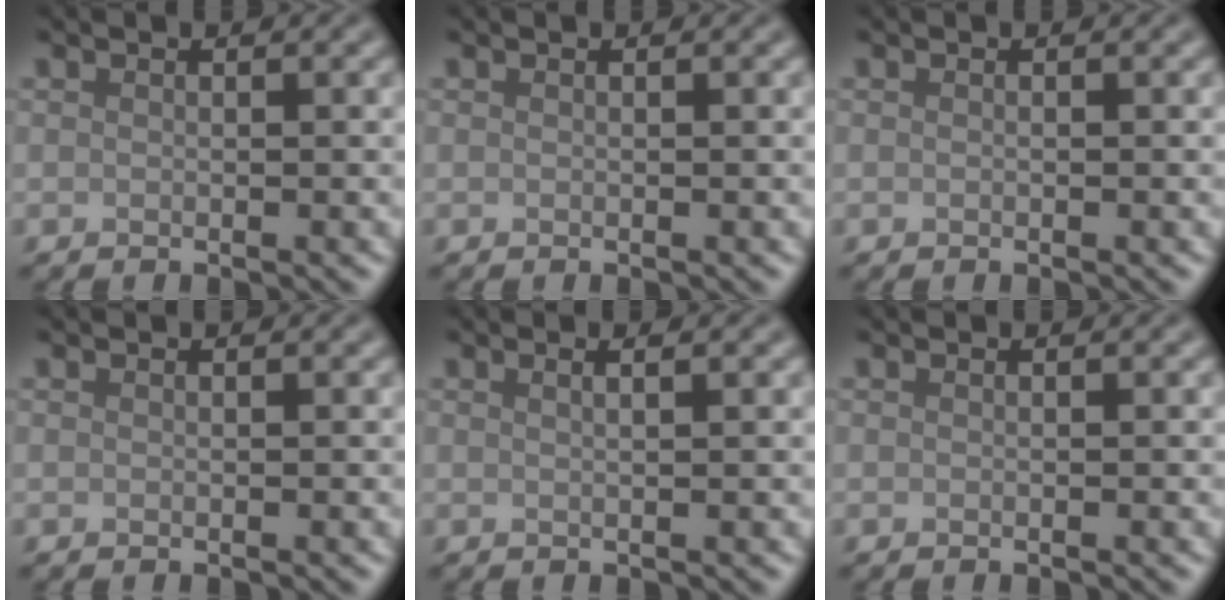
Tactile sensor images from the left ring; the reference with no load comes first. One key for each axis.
{"total": 0.0}
{"total": 0.0}
{"total": 0.0}
{"total": 1.9, "fx": 1.0, "fy": 0.9, "fz": 1.4, "tx": -0.002, "ty": -0.001, "tz": -0.007}
{"total": 0.0}